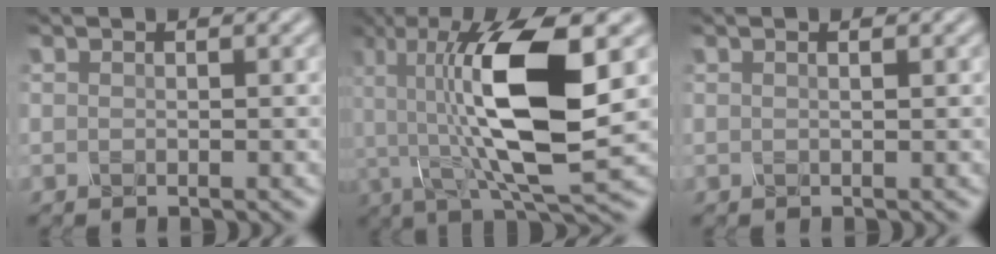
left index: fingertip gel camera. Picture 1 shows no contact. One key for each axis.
{"total": 12.6, "fx": 1.3, "fy": 3.9, "fz": 11.9, "tx": -0.223, "ty": 0.001, "tz": 0.025}
{"total": 0.9, "fx": 0.4, "fy": 0.2, "fz": 0.8, "tx": -0.007, "ty": 0.000, "tz": 0.001}